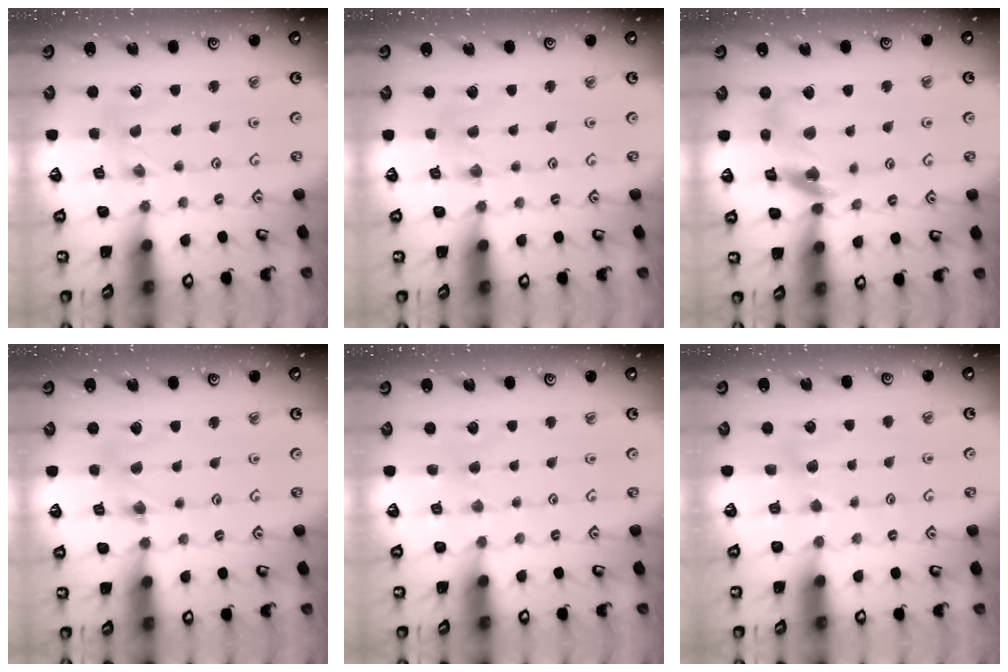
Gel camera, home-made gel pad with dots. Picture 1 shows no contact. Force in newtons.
{"total": 2.0, "press": 2.0, "slide": 0.3}
{"total": 14.3, "press": 14.2, "slide": 1.6}
{"total": 2.7, "press": 2.7, "slide": 0.2}
{"total": 1.7, "press": 1.6, "slide": 0.4}
{"total": 3.3, "press": 3.3, "slide": 0.6}